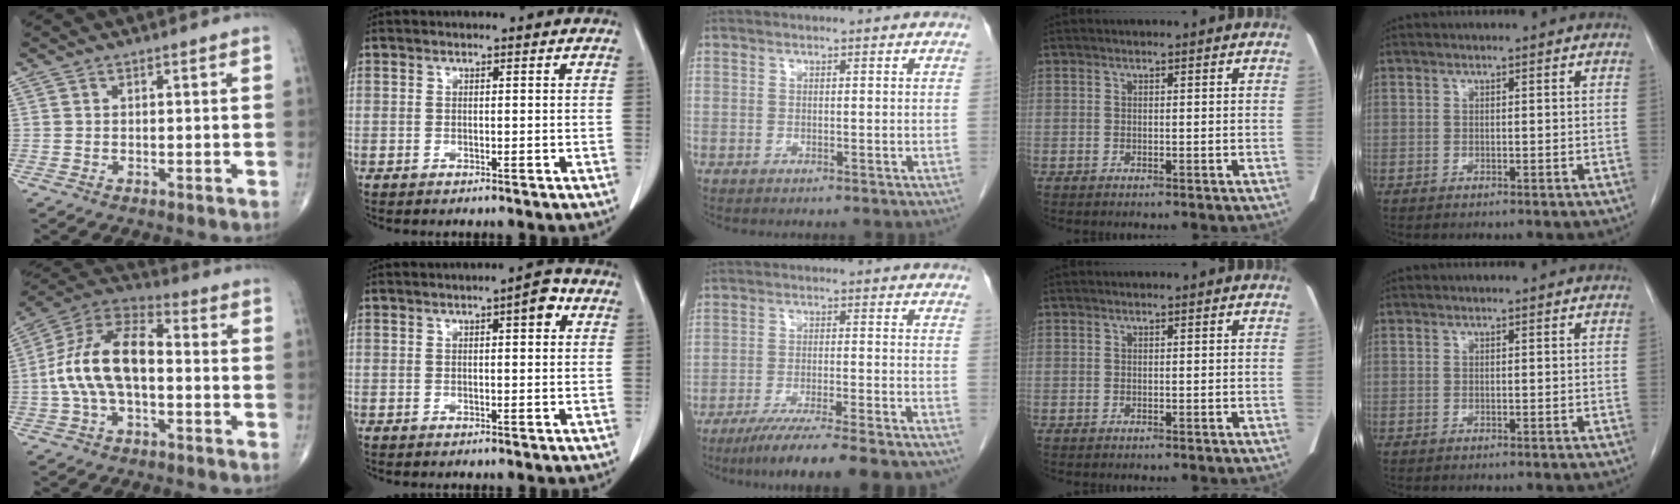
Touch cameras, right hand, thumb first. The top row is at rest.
{"thumb": {"total": 15.2, "force": [-1.1, 8.0, 12.9], "torque": [-0.249, 0.044, -0.030]}, "index": {"total": 3.4, "force": [1.3, 0.8, 3.0], "torque": [-0.038, 0.008, 0.014]}, "middle": {"total": 13.8, "force": [-11.8, 0.1, 7.3], "torque": [-0.101, -0.032, -0.180]}}